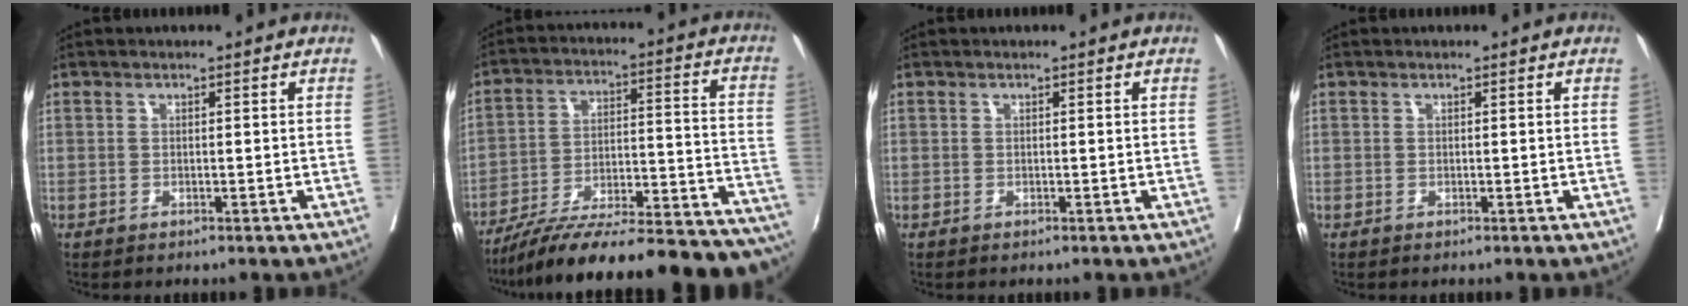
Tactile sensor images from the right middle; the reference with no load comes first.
{"total": 29.5, "force": [-26.3, 3.0, 13.0], "torque": [-0.139, -0.007, -0.375]}
{"total": 0.0}
{"total": 0.0}